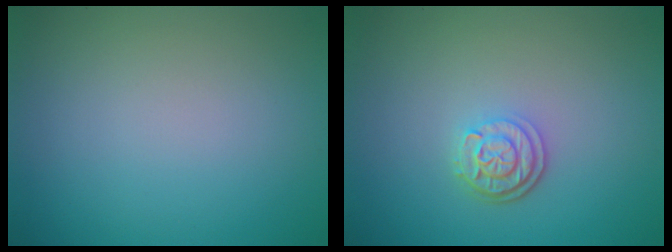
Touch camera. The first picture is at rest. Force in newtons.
{"total": 2.5, "press": 2.1, "slide": 1.4}